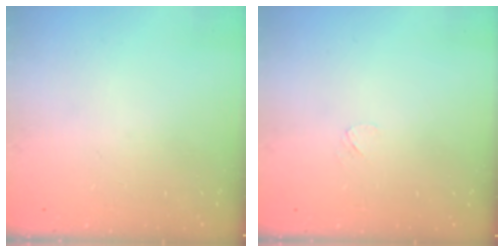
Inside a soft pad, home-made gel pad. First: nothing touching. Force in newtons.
{"total": 3.1, "press": 3.1, "slide": 0.4}